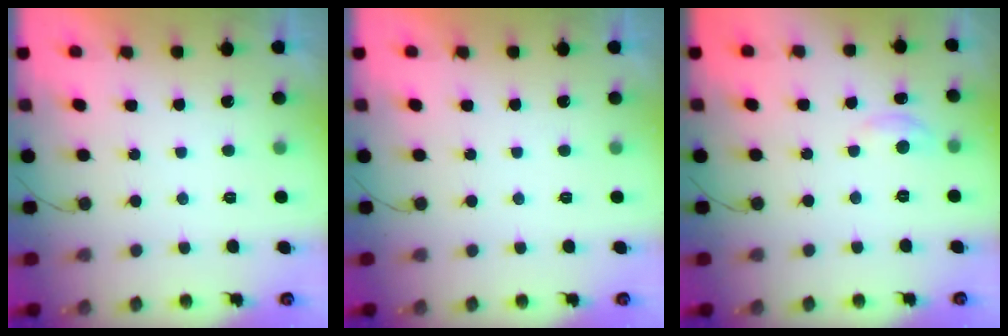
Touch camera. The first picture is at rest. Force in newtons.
{"total": 0.0}
{"total": 3.8, "press": 3.7, "slide": 0.5}